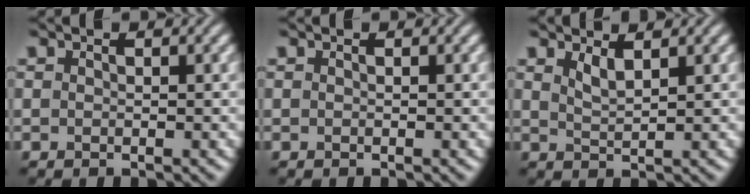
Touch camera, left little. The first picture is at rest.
{"total": 0.0}
{"total": 1.6, "force": [1.1, 0.4, 1.1], "torque": [-0.024, -0.003, 0.024]}